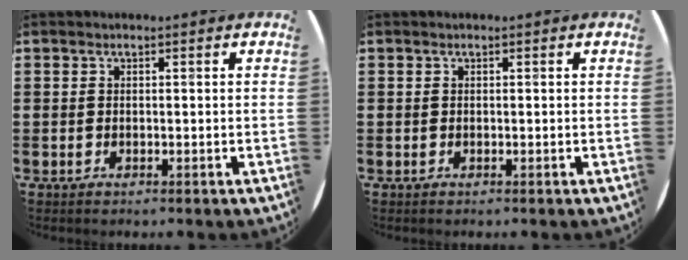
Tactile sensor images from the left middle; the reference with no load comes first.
{"total": 0.0}